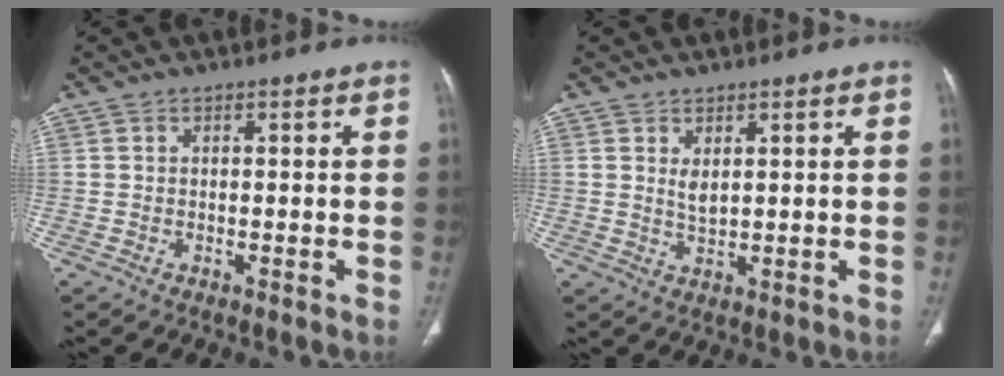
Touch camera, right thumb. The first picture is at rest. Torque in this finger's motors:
{"motor_torque": [0.25, 0.05, -0.03, -0.40, 0.01]}